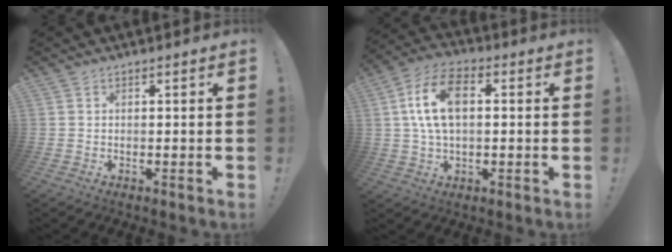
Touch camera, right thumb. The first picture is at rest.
{"total": 13.2, "force": [2.0, 7.9, 10.3], "torque": [-0.186, 0.004, 0.035]}